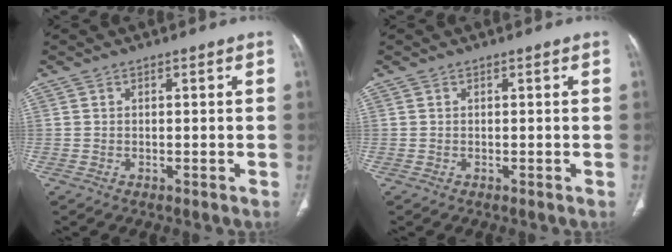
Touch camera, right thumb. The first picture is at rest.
{"total": 0.0}